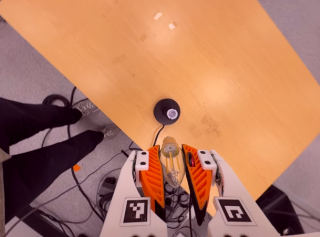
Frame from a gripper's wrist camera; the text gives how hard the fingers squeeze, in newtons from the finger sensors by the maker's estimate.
{"total": 19.4, "left": 21.8, "right": 17.1}